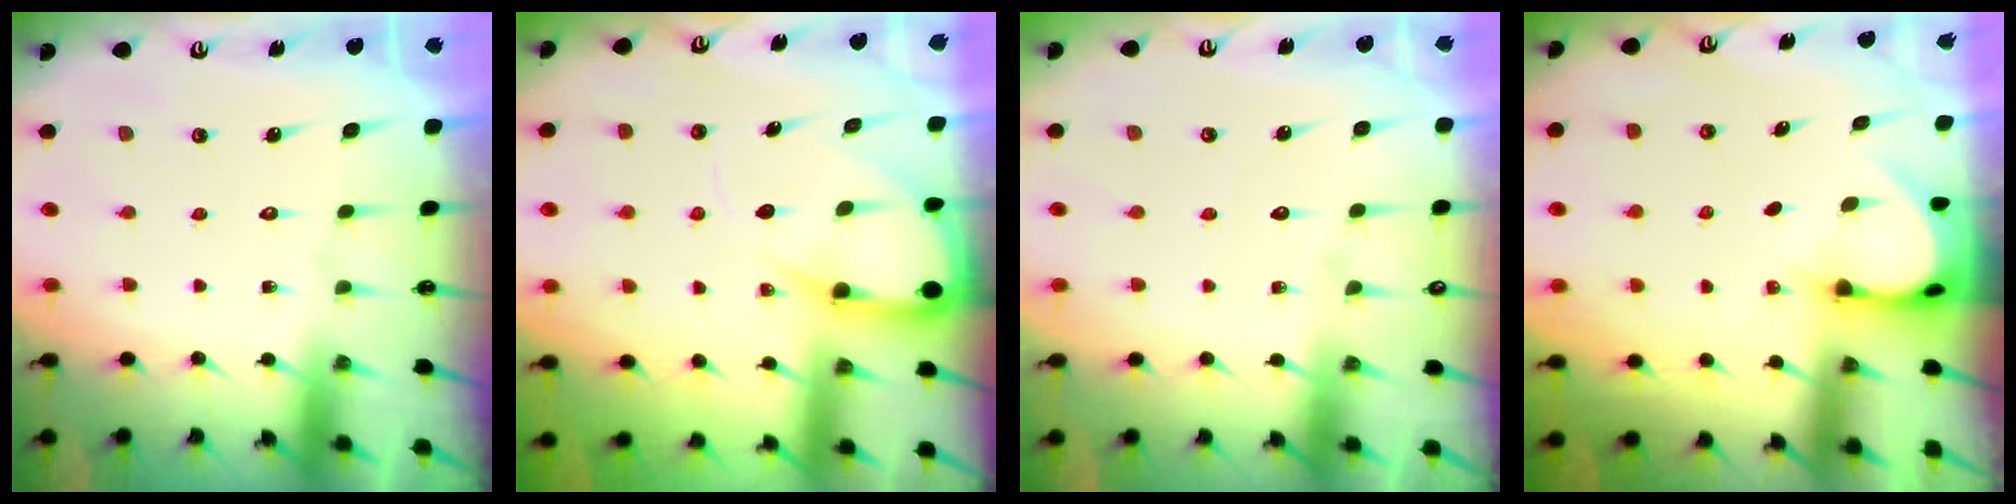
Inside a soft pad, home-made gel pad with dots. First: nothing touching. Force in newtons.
{"total": 9.3, "press": 9.3, "slide": 1.1}
{"total": 2.0, "press": 2.0, "slide": 0.2}
{"total": 3.8, "press": 3.8, "slide": 0.3}